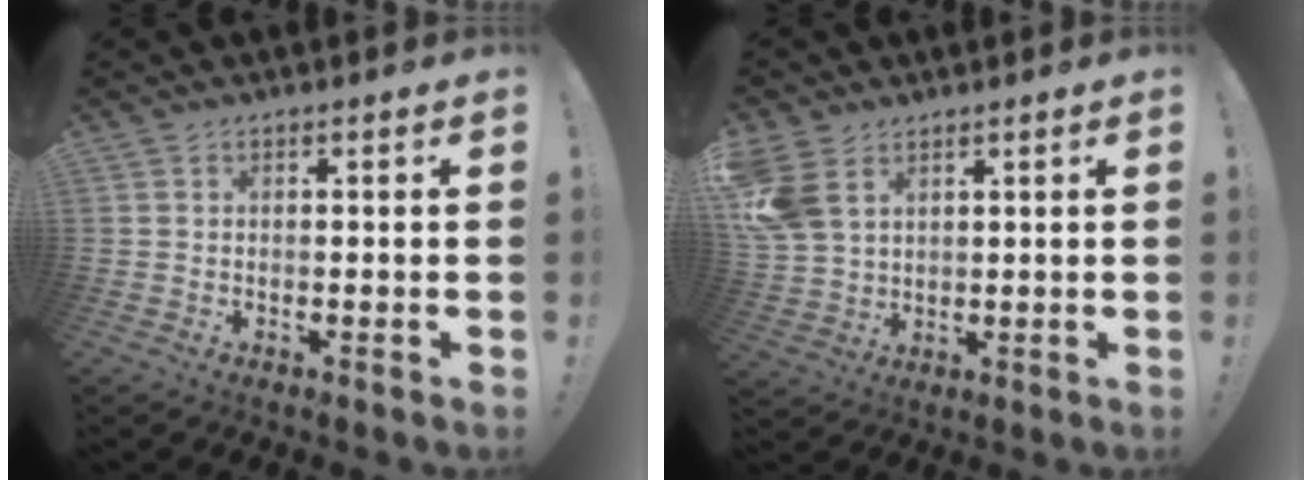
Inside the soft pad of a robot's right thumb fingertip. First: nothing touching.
{"total": 9.2, "force": [4.2, 6.4, 5.2], "torque": [-0.114, -0.009, 0.087]}